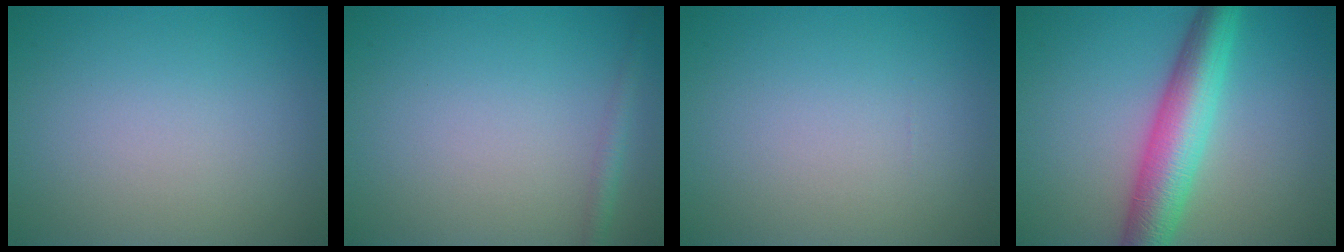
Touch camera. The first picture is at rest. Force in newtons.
{"total": 1.3, "press": 1.3, "slide": 0.0}
{"total": 0.0}
{"total": 6.8, "press": 6.8, "slide": 0.2}